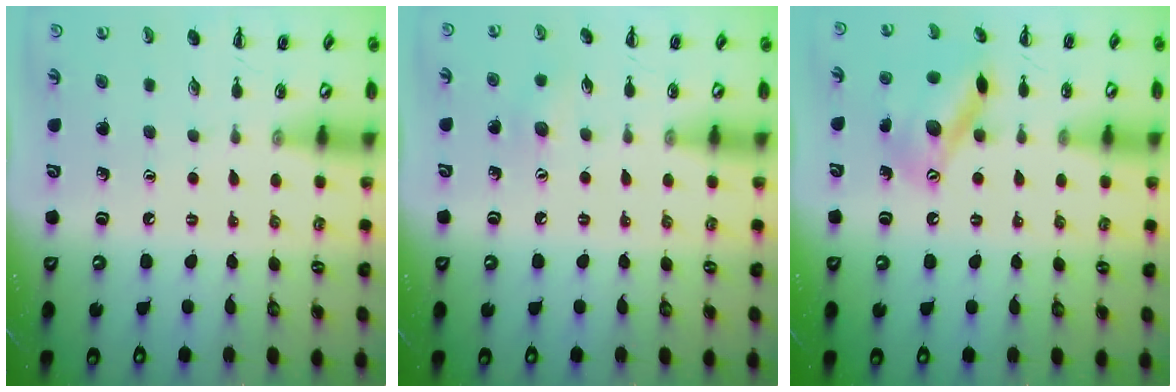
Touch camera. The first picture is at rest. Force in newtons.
{"total": 5.6, "press": 5.5, "slide": 1.3}
{"total": 14.3, "press": 14.3, "slide": 0.8}